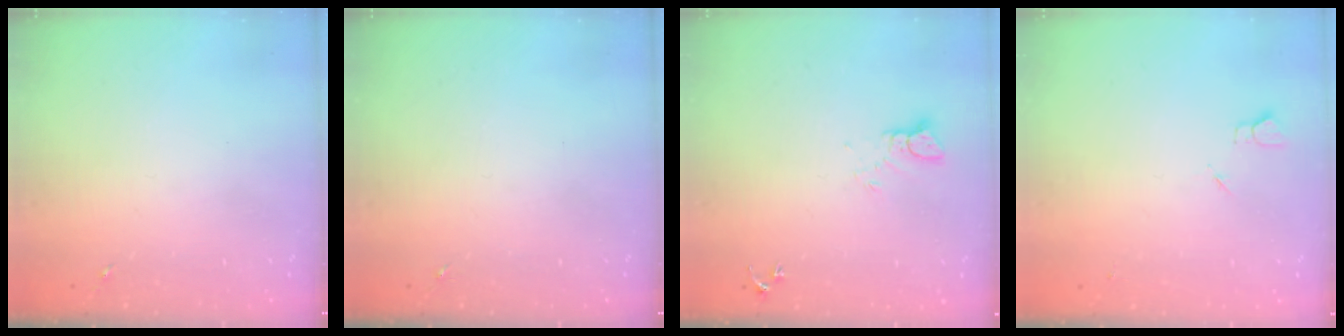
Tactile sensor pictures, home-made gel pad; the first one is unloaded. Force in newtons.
{"total": 0.0}
{"total": 3.5, "press": 3.5, "slide": 0.3}
{"total": 2.7, "press": 2.6, "slide": 0.3}